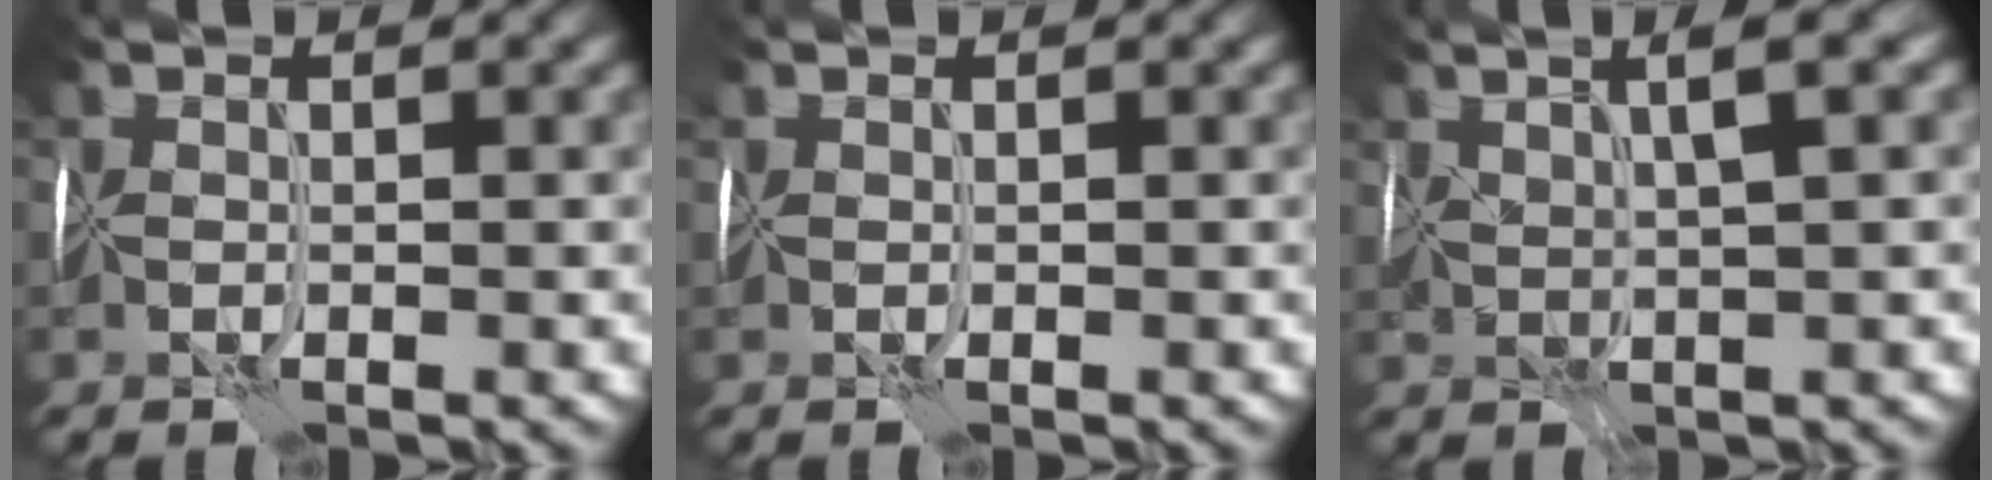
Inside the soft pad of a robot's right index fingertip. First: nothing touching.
{"total": 0.0}
{"total": 3.1, "force": [2.4, -0.1, 2.0], "torque": [-0.009, 0.023, 0.039]}